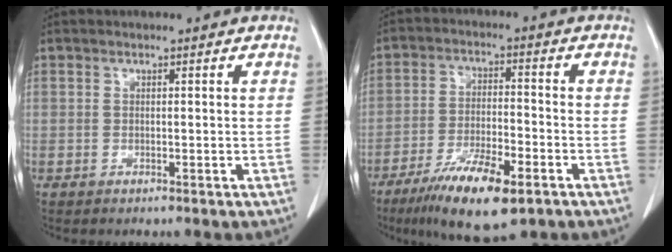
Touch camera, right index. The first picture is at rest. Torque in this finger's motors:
{"motor_torque": [0.79, -0.78, 0.55, 0.09]}